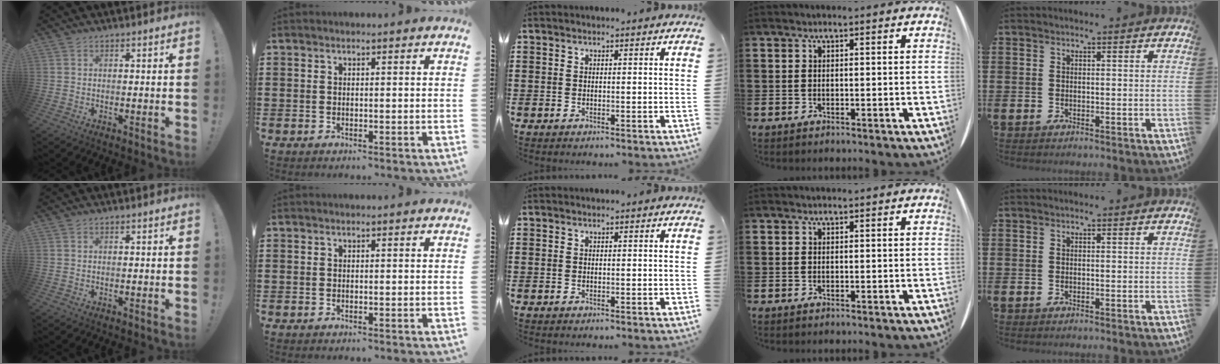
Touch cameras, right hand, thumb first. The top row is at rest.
{}